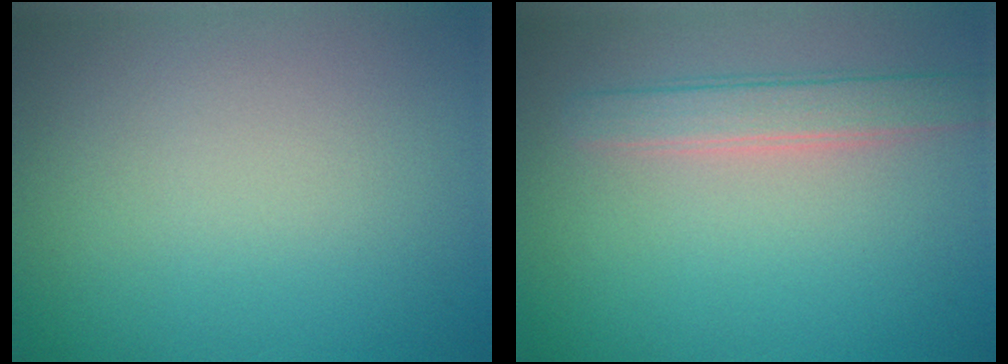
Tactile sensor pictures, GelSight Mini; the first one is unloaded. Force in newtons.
{"total": 2.7, "press": 2.7, "slide": 0.5}